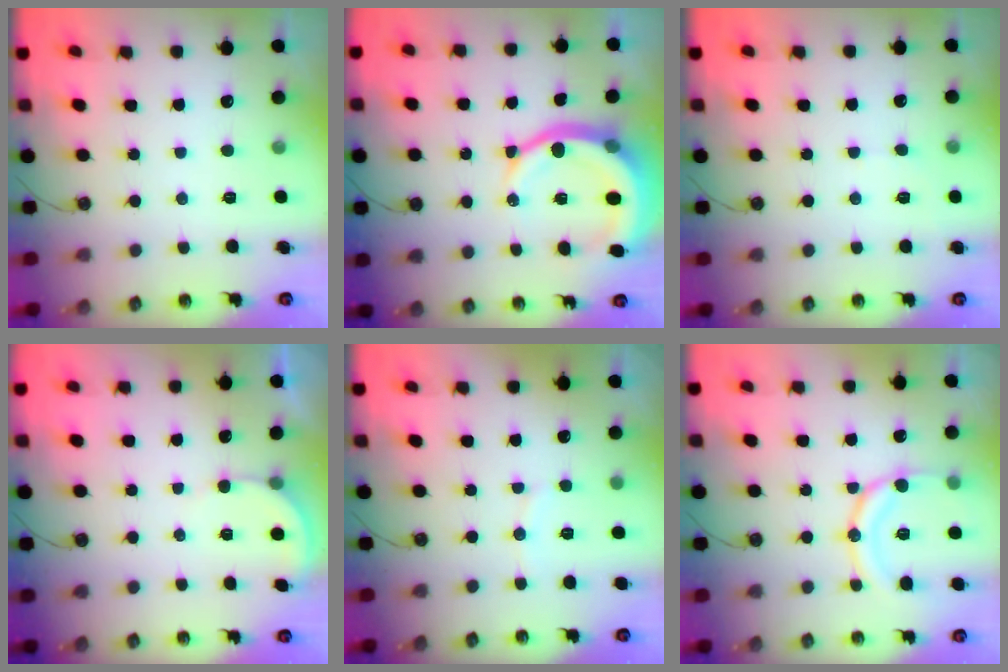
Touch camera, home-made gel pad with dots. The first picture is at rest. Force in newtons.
{"total": 13.4, "press": 13.3, "slide": 1.5}
{"total": 3.6, "press": 3.6, "slide": 0.5}
{"total": 2.7, "press": 2.7, "slide": 0.1}
{"total": 4.6, "press": 4.5, "slide": 0.6}
{"total": 14.2, "press": 14.1, "slide": 1.7}